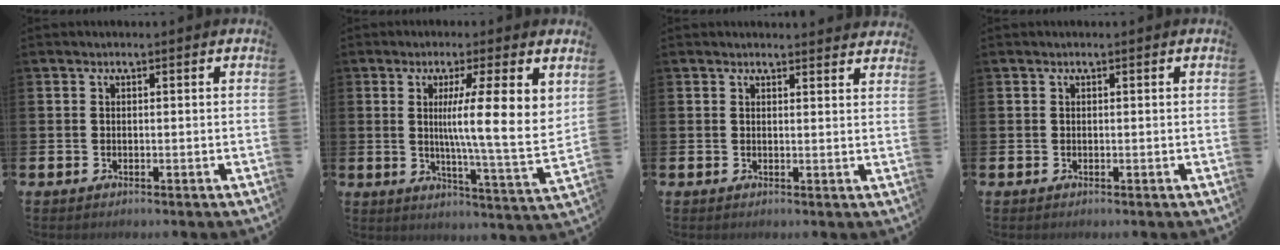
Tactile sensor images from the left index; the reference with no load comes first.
{"total": 8.5, "force": [3.4, 0.0, 7.8], "torque": [-0.116, -0.042, 0.045]}
{"total": 1.9, "force": [1.9, 0.0, -0.2], "torque": [0.009, -0.014, 0.033]}
{"total": 0.0}